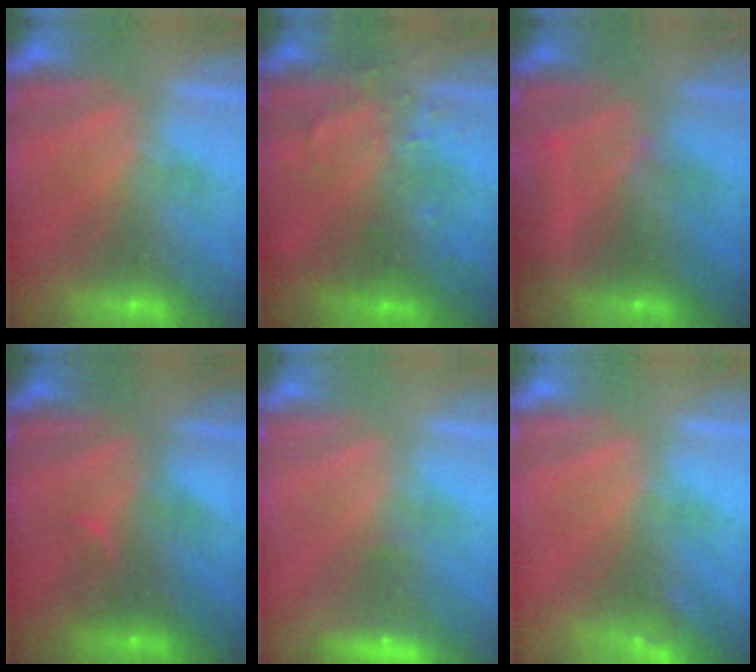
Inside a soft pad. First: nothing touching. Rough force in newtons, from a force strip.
{"total": 6.3}
{"total": 6.5}
{"total": 2.8}
{"total": 2.3}
{"total": 3.6}